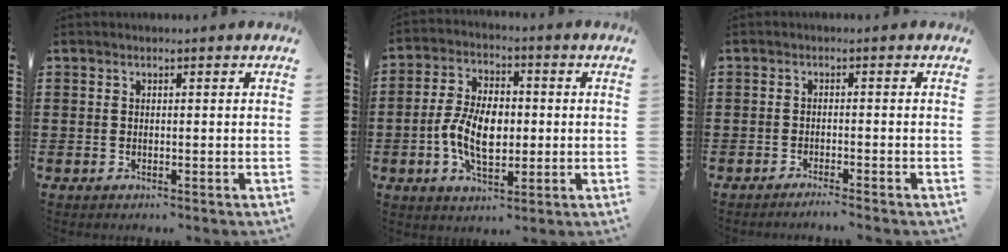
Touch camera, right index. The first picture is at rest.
{"total": 8.4, "force": [-1.0, 4.9, 6.7], "torque": [-0.149, 0.007, -0.023]}
{"total": 1.7, "force": [-1.6, -0.5, 0.3], "torque": [-0.005, -0.001, -0.032]}